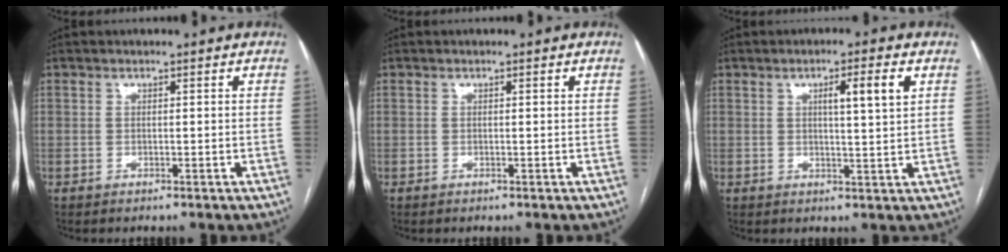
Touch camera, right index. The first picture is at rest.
{"total": 0.0}
{"total": 5.4, "force": [1.9, 0.0, 5.0], "torque": [-0.077, 0.002, 0.028]}